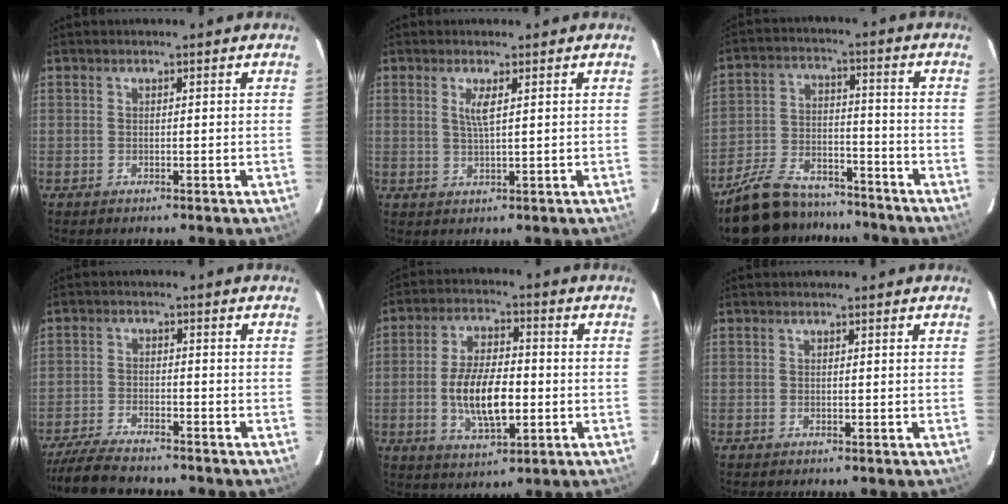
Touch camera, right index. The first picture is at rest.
{"total": 2.6, "force": [0.9, 0.0, 2.4], "torque": [-0.047, -0.003, 0.017]}
{"total": 18.1, "force": [-14.7, 7.3, 7.5], "torque": [-0.168, 0.006, -0.229]}
{"total": 11.2, "force": [-9.9, 2.2, 4.7], "torque": [-0.119, -0.019, -0.170]}
{"total": 11.9, "force": [-2.2, 5.2, 10.5], "torque": [-0.204, -0.002, -0.034]}
{"total": 0.0}